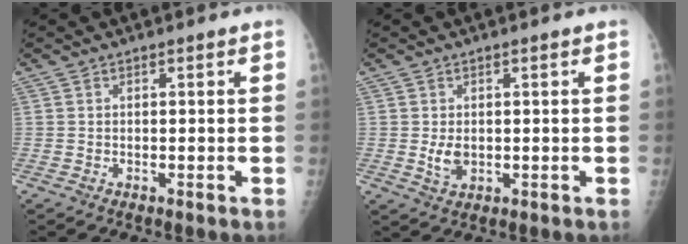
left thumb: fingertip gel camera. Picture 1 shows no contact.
{"total": 2.9, "force": [0.0, 1.9, 2.2], "torque": [-0.034, -0.007, 0.007]}